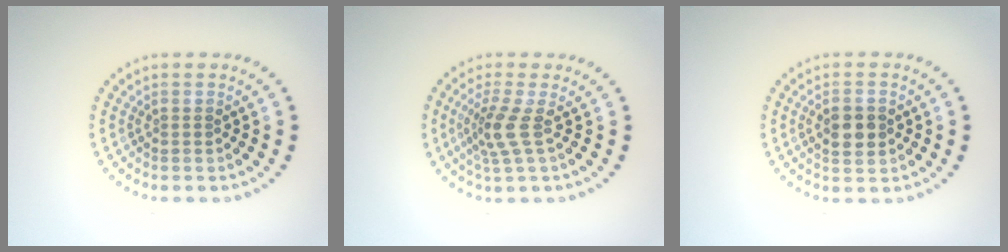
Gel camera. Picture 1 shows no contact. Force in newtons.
{"total": 2.6, "press": 1.8, "slide": 1.9}
{"total": 2.7, "press": 2.7, "slide": 0.0}